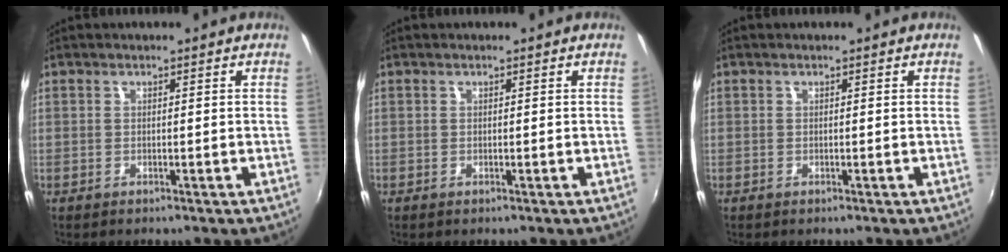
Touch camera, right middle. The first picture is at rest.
{"total": 0.0}
{"total": 0.0}